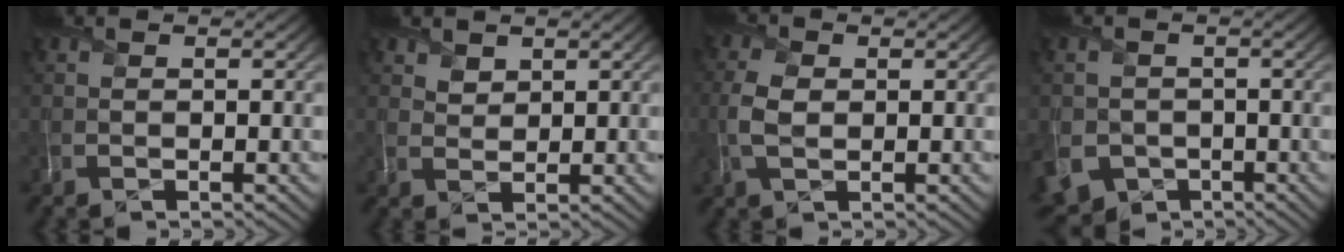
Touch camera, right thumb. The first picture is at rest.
{"total": 2.2, "force": [1.9, 1.0, 0.3], "torque": [-0.008, 0.003, 0.039]}
{"total": 3.9, "force": [0.2, 2.5, 2.9], "torque": [-0.080, 0.003, -0.001]}
{"total": 8.7, "force": [-3.6, 7.3, 3.2], "torque": [-0.076, -0.046, -0.067]}